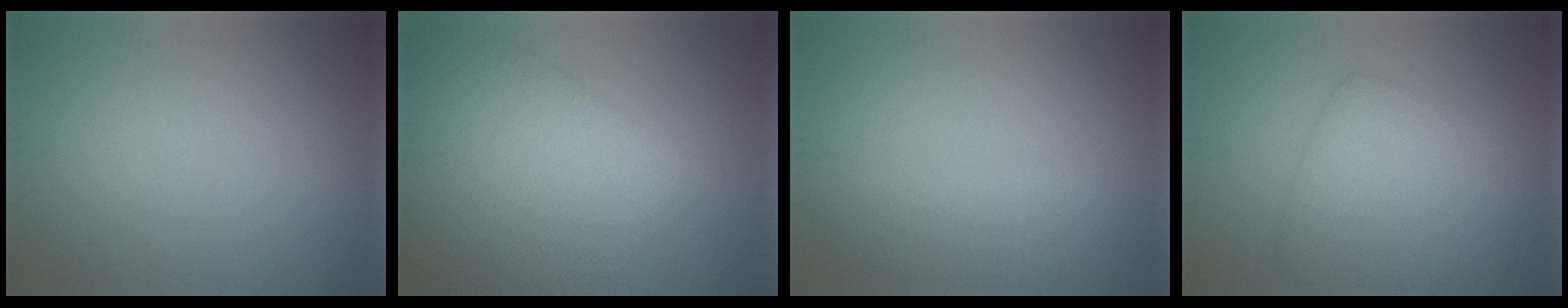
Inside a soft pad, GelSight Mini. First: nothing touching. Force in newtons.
{"total": 13.4, "press": 13.4, "slide": 0.6}
{"total": 2.9, "press": 2.9, "slide": 0.2}
{"total": 6.1, "press": 6.1, "slide": 0.2}